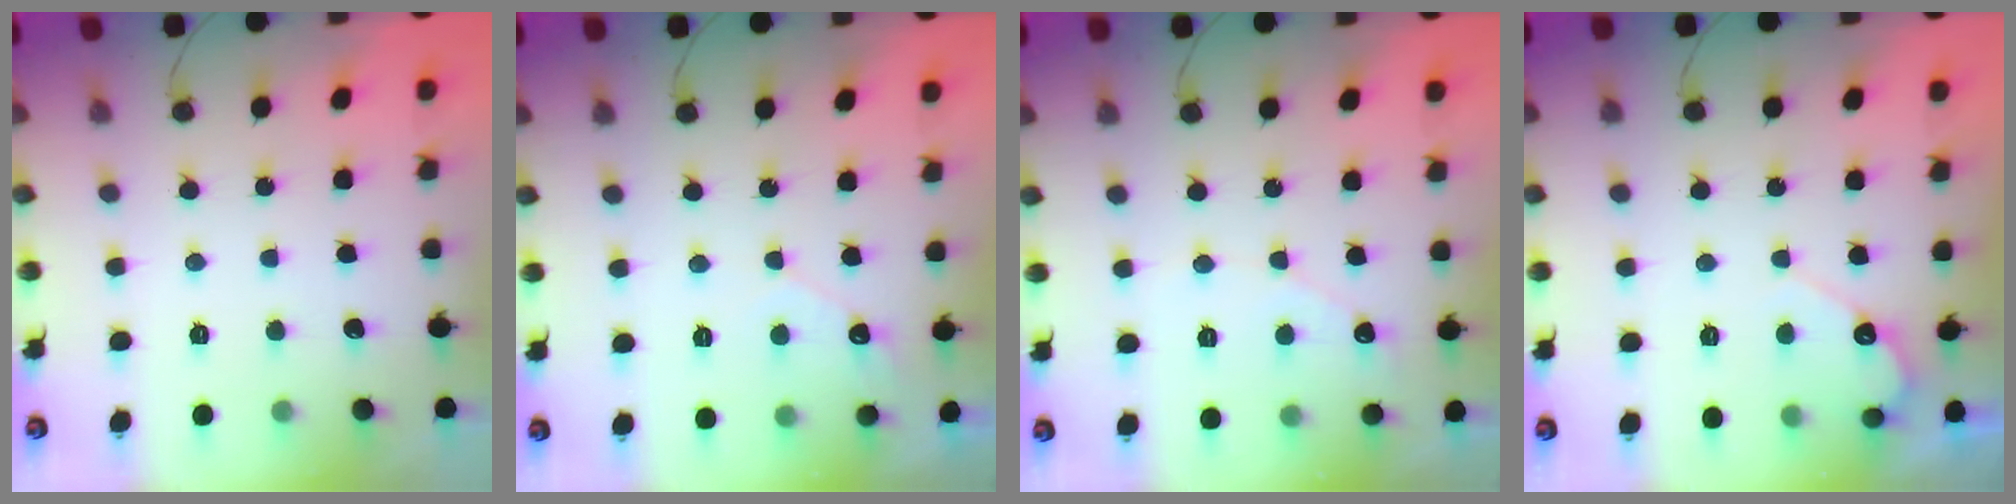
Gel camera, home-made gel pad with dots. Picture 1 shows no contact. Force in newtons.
{"total": 2.9, "press": 2.9, "slide": 0.1}
{"total": 2.3, "press": 2.3, "slide": 0.1}
{"total": 4.6, "press": 4.6, "slide": 0.3}